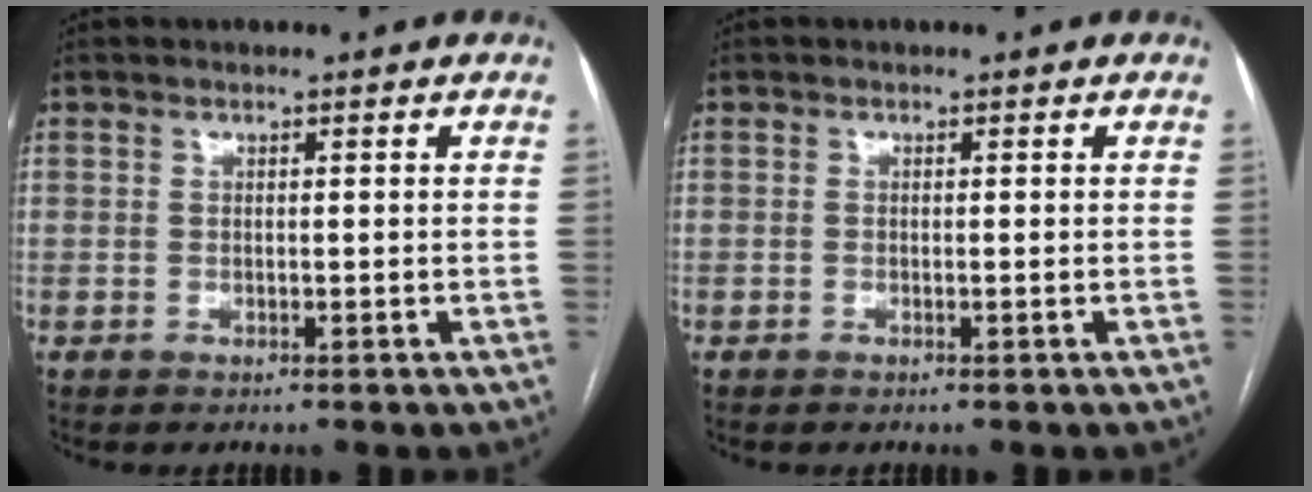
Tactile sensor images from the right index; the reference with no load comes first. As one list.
[{"total": 0.0}]